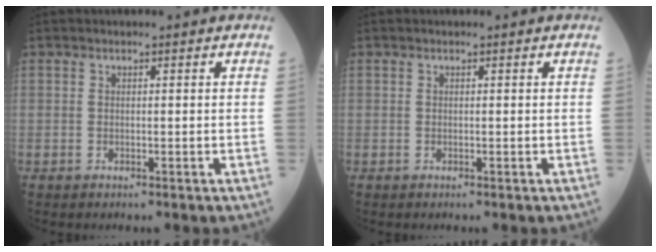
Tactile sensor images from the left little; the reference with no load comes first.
{"total": 0.0}